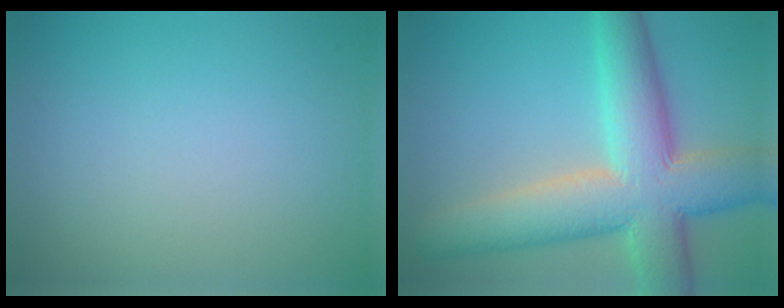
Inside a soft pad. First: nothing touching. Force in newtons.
{"total": 11.0, "press": 11.0, "slide": 0.5}